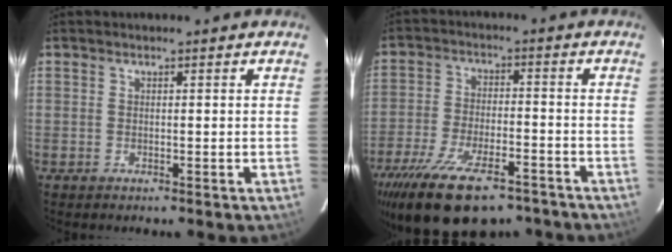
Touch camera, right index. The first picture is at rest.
{"total": 19.9, "force": [-14.1, 7.6, 11.8], "torque": [-0.237, -0.040, -0.223]}